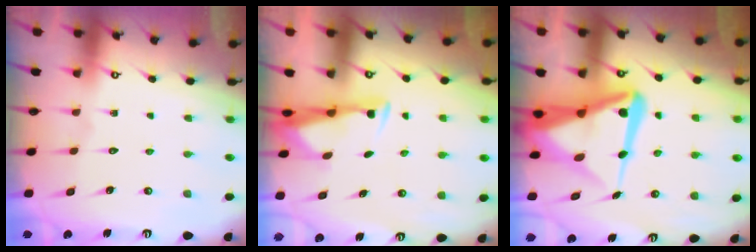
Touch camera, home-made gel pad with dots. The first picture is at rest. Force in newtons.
{"total": 3.5, "press": 3.4, "slide": 0.9}
{"total": 15.0, "press": 14.9, "slide": 1.5}